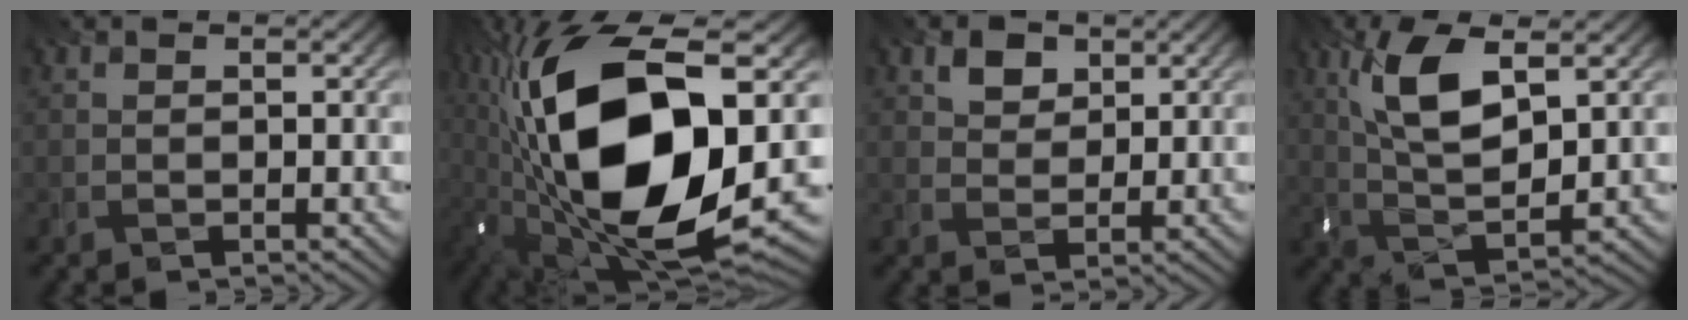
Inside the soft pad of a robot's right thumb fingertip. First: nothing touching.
{"total": 20.7, "force": [0.8, 9.8, 18.2], "torque": [-0.401, -0.011, 0.019]}
{"total": 3.2, "force": [2.2, 1.9, 1.3], "torque": [-0.036, -0.003, 0.034]}
{"total": 9.3, "force": [3.6, 3.4, 7.9], "torque": [-0.173, 0.004, 0.064]}